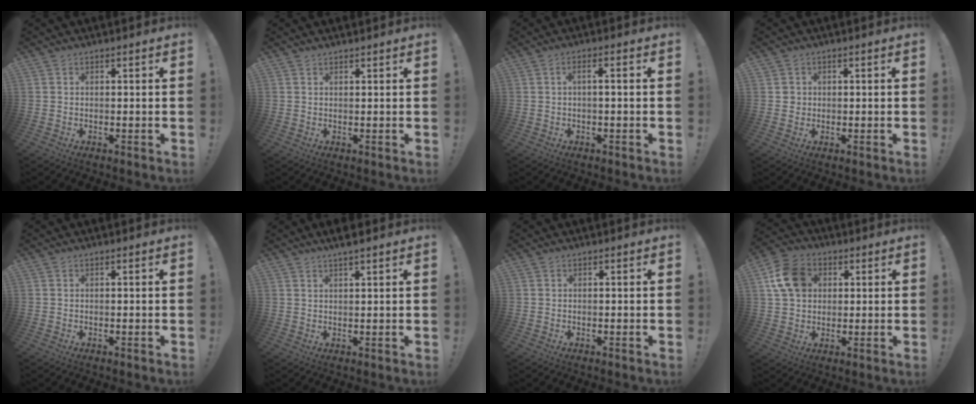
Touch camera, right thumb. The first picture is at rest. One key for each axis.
{"total": 0.9, "fx": 0.9, "fy": 0.2, "fz": -0.2, "tx": 0.012, "ty": -0.007, "tz": 0.016}
{"total": 2.8, "fx": -0.6, "fy": 0.2, "fz": 2.7, "tx": -0.048, "ty": 0.003, "tz": -0.013}
{"total": 2.1, "fx": 0.4, "fy": 2.0, "fz": 0.3, "tx": 0.007, "ty": -0.002, "tz": 0.004}
{"total": 0.0}
{"total": 3.4, "fx": 2.6, "fy": -0.1, "fz": 2.2, "tx": -0.029, "ty": -0.016, "tz": 0.041}
{"total": 0.0}
{"total": 12.4, "fx": 3.6, "fy": 9.8, "fz": 6.6, "tx": -0.104, "ty": 0.000, "tz": 0.075}